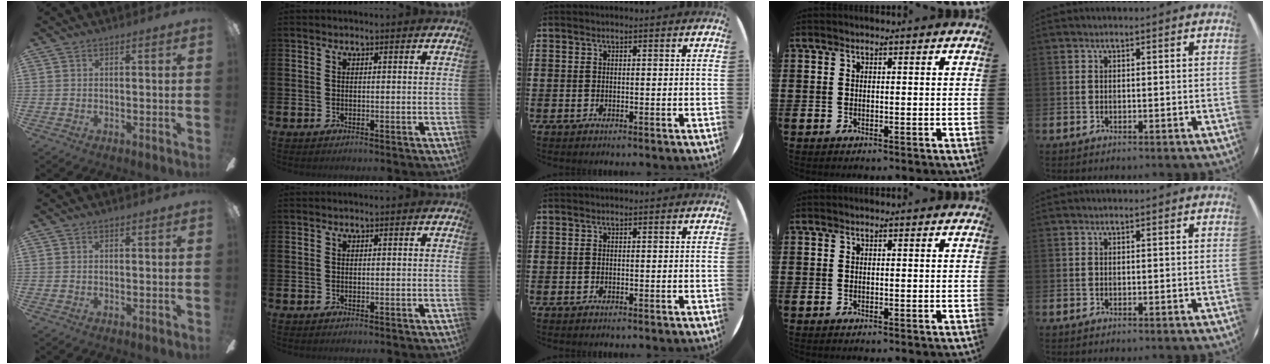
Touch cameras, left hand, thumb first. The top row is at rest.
{}